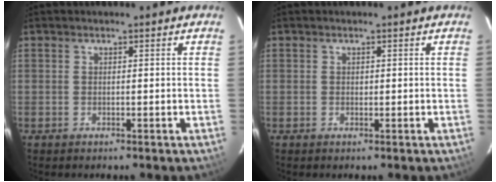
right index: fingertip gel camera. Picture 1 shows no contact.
{"total": 0.6, "force": [0.1, 0.4, 0.3], "torque": [-0.005, 0.002, 0.002]}